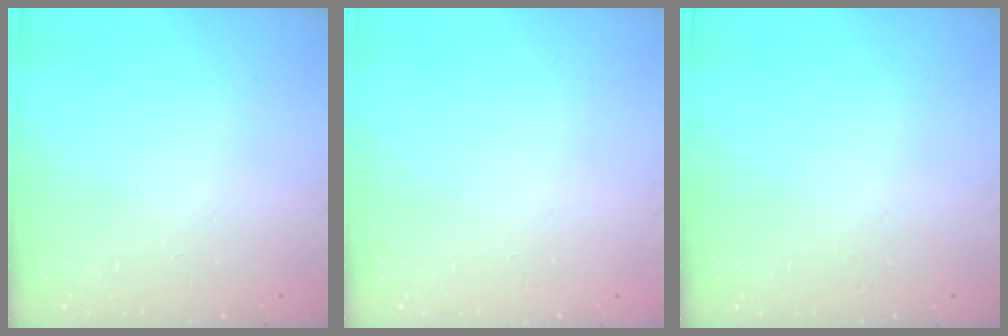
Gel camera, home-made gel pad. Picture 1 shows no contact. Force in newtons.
{"total": 0.0}
{"total": 0.0}